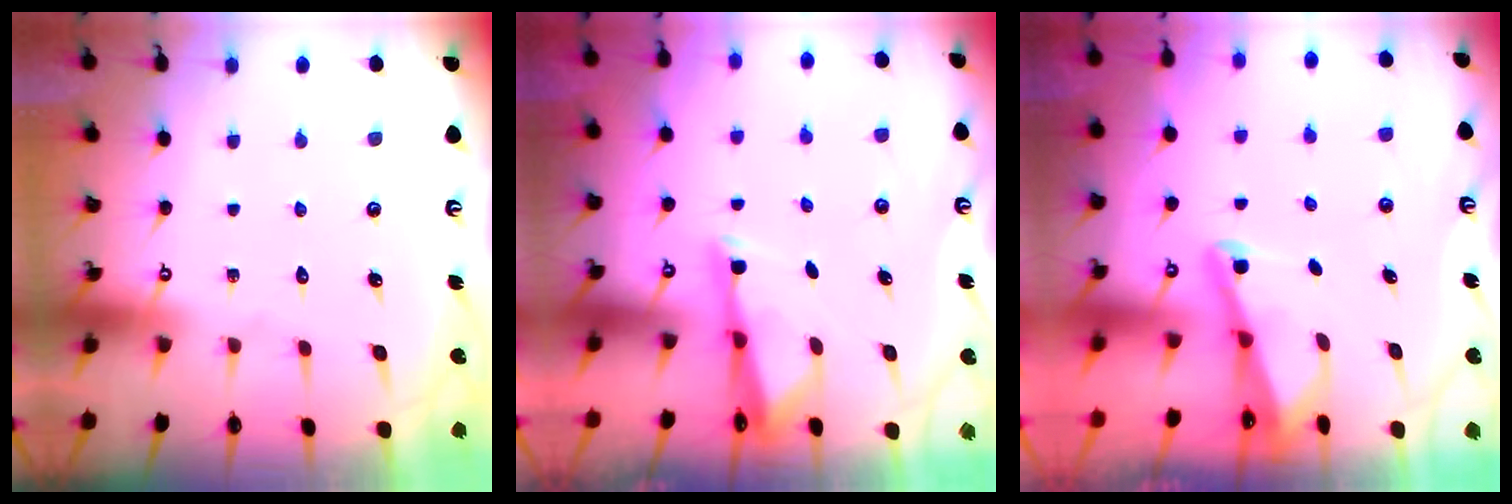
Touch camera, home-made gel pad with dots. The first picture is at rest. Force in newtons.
{"total": 3.0, "press": 2.9, "slide": 0.5}
{"total": 2.2, "press": 2.2, "slide": 0.3}